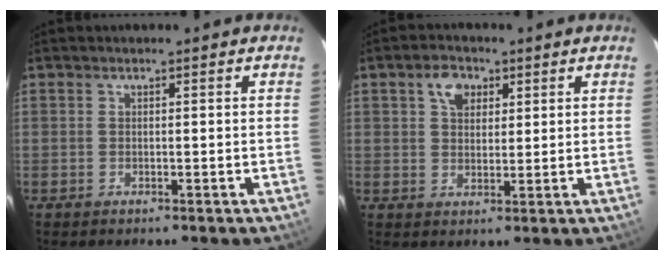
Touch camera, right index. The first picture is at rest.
{"total": 4.7, "force": [2.2, 3.3, 2.5], "torque": [-0.037, 0.013, 0.039]}